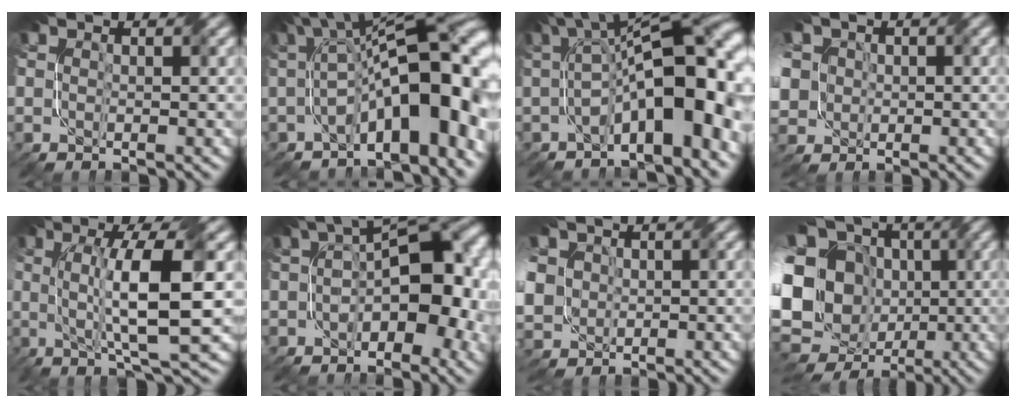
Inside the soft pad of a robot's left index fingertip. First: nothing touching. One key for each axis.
{"total": 13.4, "fx": -2.3, "fy": 5.5, "fz": 12.0, "tx": -0.146, "ty": 0.024, "tz": -0.036}
{"total": 11.5, "fx": -1.8, "fy": 3.9, "fz": 10.6, "tx": -0.148, "ty": 0.026, "tz": -0.032}
{"total": 8.2, "fx": -0.1, "fy": 7.3, "fz": 3.7, "tx": -0.104, "ty": 0.008, "tz": -0.028}
{"total": 9.2, "fx": 0.9, "fy": 1.9, "fz": 8.9, "tx": -0.140, "ty": 0.004, "tz": 0.017}
{"total": 10.9, "fx": -1.5, "fy": 5.8, "fz": 9.0, "tx": -0.096, "ty": 0.018, "tz": -0.035}
{"total": 8.7, "fx": 0.2, "fy": 7.5, "fz": 4.2, "tx": -0.116, "ty": 0.002, "tz": -0.022}
{"total": 19.9, "fx": -2.6, "fy": 16.8, "fz": 10.3, "tx": -0.210, "ty": 0.005, "tz": -0.073}